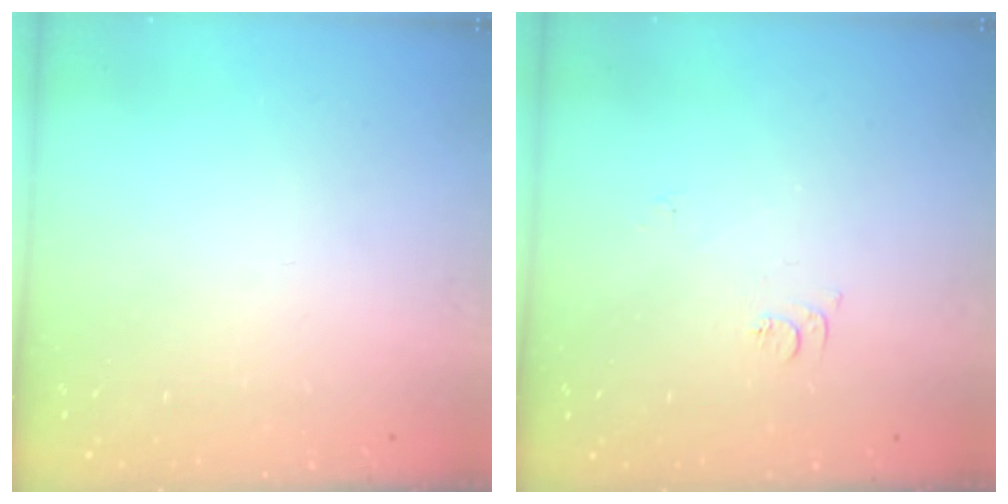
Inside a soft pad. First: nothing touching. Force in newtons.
{"total": 5.2, "press": 5.1, "slide": 0.6}